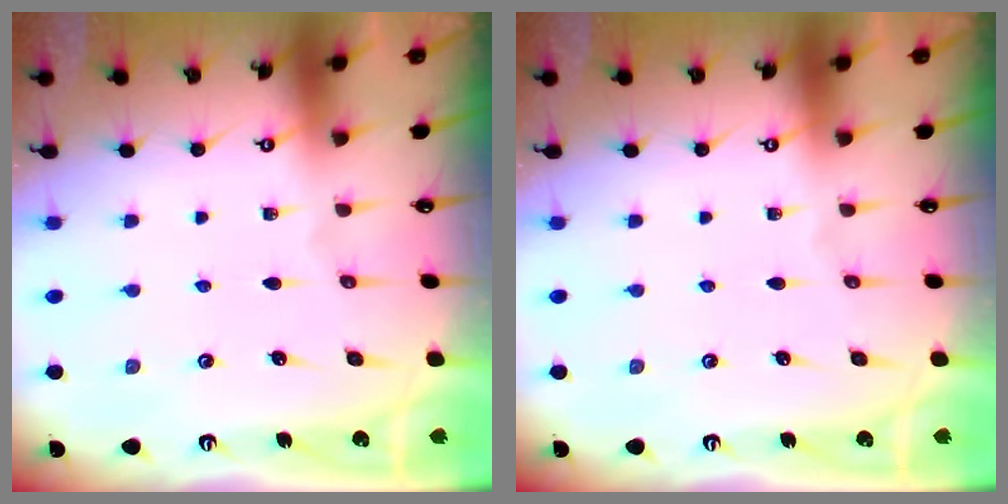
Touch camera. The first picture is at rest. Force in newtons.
{"total": 0.0}